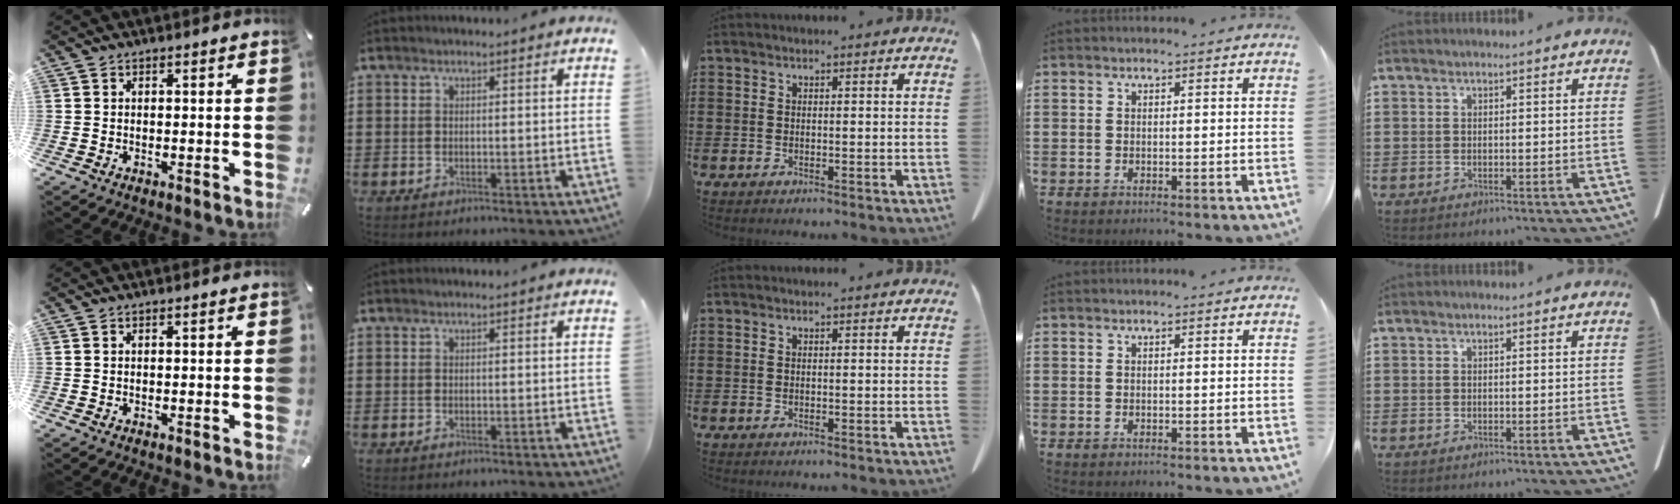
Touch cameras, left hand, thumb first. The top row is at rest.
{}